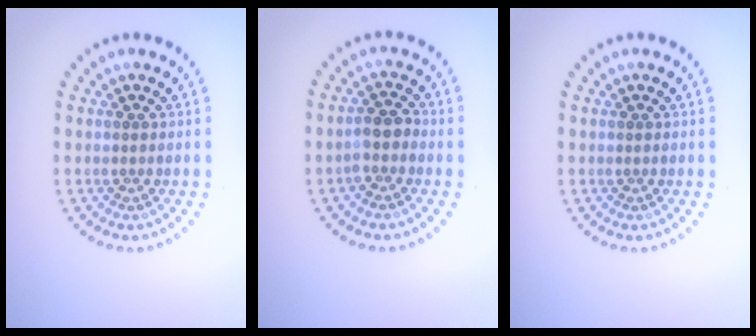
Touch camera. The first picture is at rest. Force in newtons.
{"total": 1.8, "press": 1.7, "slide": 0.8}
{"total": 0.0}